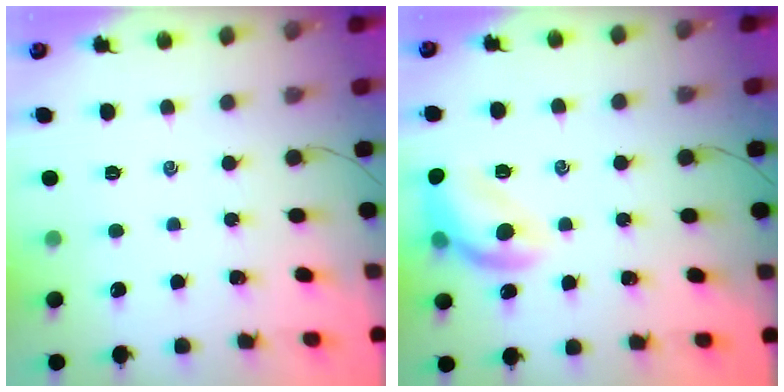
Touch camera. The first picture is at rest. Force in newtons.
{"total": 13.1, "press": 13.1, "slide": 1.3}